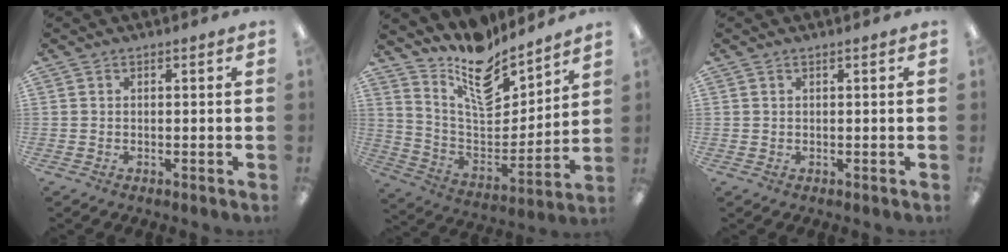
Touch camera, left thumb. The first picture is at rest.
{"total": 15.2, "force": [12.0, 6.2, 7.1], "torque": [-0.124, -0.095, 0.212]}
{"total": 0.0}